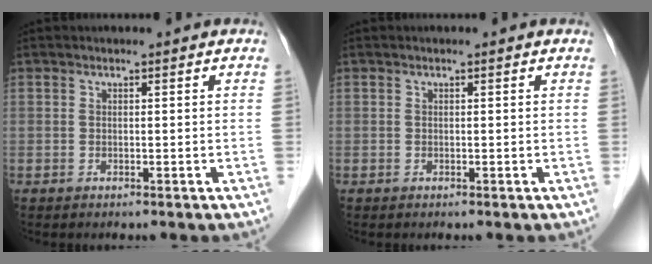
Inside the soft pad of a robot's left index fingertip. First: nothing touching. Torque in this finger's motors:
{"motor_torque": [0.10, 0.02, 0.00, -0.01]}